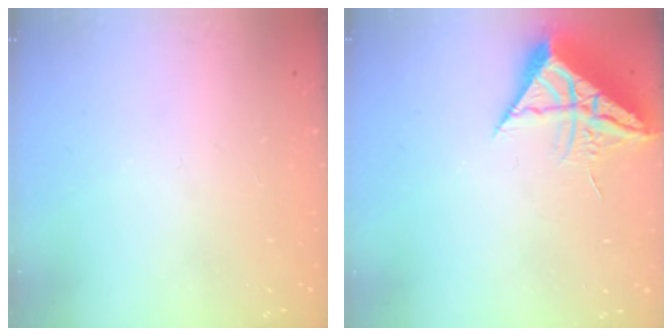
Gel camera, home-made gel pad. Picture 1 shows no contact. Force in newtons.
{"total": 10.4, "press": 10.3, "slide": 1.1}